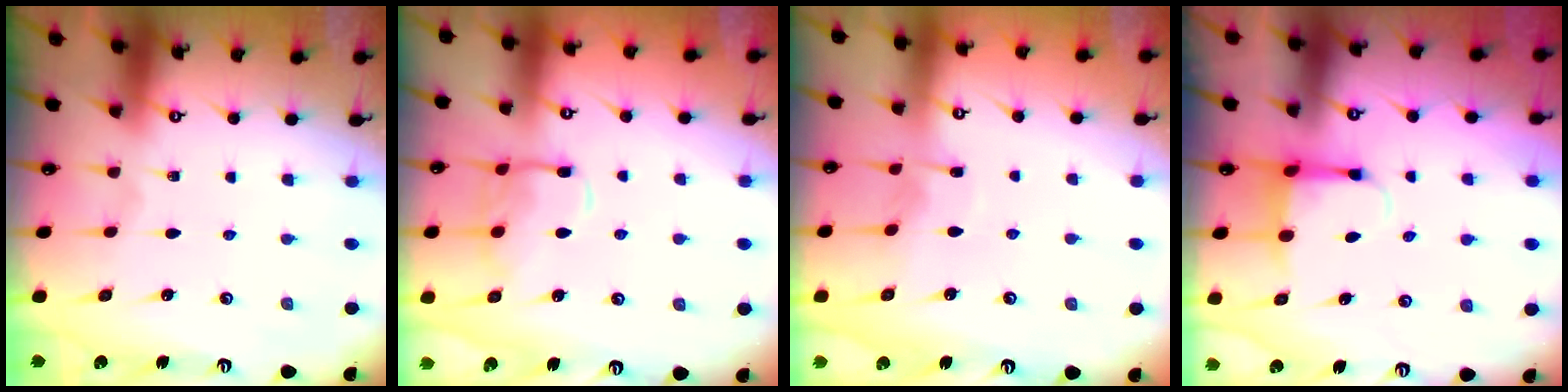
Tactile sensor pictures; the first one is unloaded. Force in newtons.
{"total": 11.1, "press": 11.1, "slide": 0.9}
{"total": 3.2, "press": 3.2, "slide": 0.4}
{"total": 4.9, "press": 4.8, "slide": 1.1}